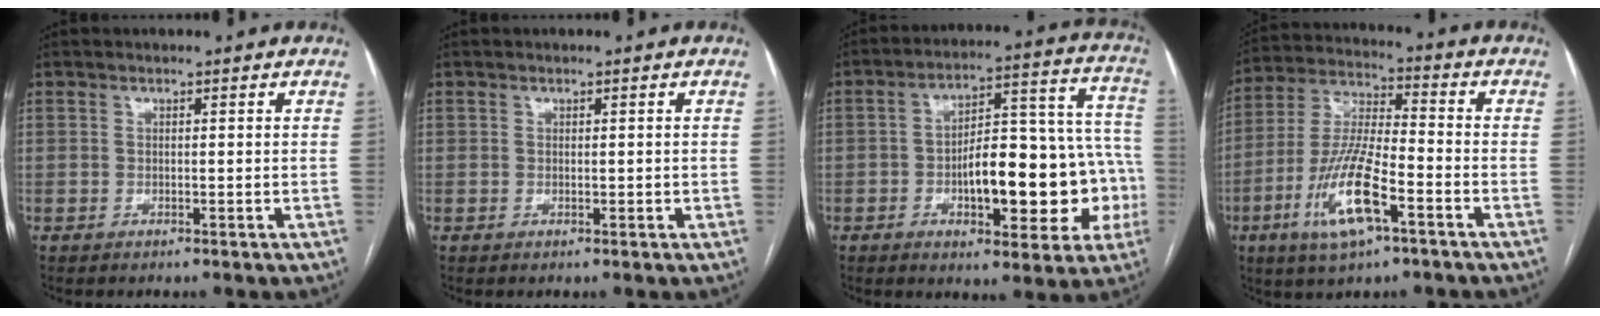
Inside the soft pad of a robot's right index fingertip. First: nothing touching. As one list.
[{"total": 0.8, "force": [0.0, 0.5, 0.6], "torque": [-0.008, 0.002, 0.002]}, {"total": 19.1, "force": [-4.7, 6.8, 17.2], "torque": [-0.206, 0.052, -0.054]}, {"total": 13.7, "force": [-6.1, 2.8, 11.9], "torque": [-0.249, -0.008, -0.111]}]